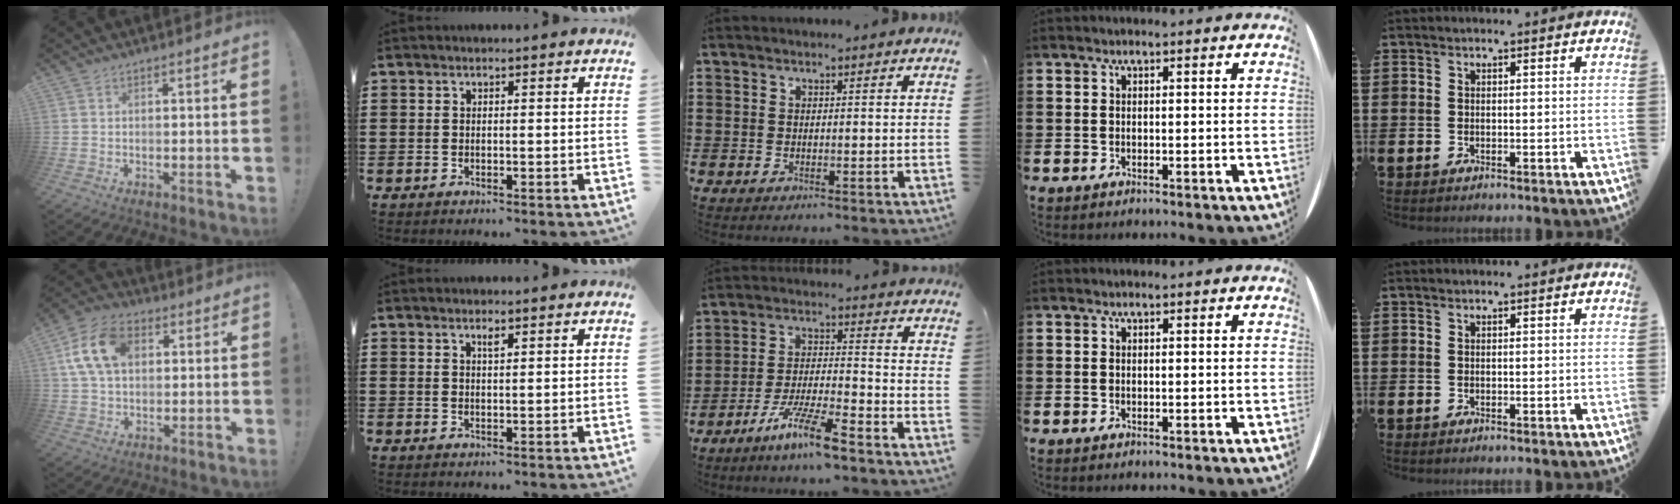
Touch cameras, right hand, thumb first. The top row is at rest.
{"thumb": {"total": 14.3, "force": [4.2, 9.8, 9.5], "torque": [-0.180, 0.003, 0.082]}, "index": {"total": 1.1, "force": [0.7, 0.2, 0.8], "torque": [-0.017, 0.001, 0.011]}, "middle": {"total": 8.7, "force": [-6.3, 0.5, 5.9], "torque": [-0.126, -0.009, -0.122]}}